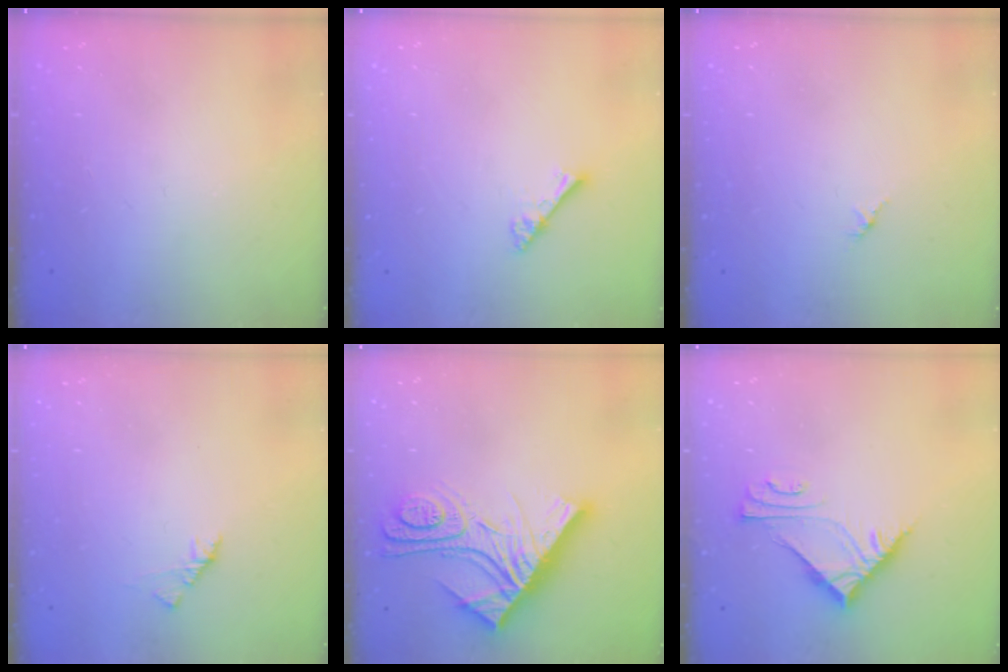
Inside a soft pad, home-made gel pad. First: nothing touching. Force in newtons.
{"total": 2.8, "press": 2.8, "slide": 0.3}
{"total": 1.4, "press": 1.4, "slide": 0.4}
{"total": 1.7, "press": 1.6, "slide": 0.5}
{"total": 17.1, "press": 17.0, "slide": 1.5}
{"total": 7.7, "press": 7.7, "slide": 0.3}